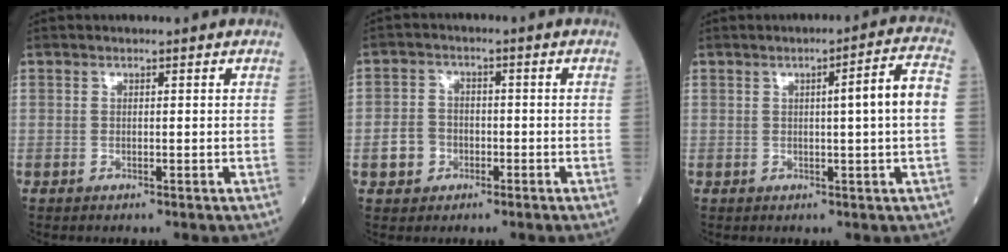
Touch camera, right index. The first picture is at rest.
{"total": 4.1, "force": [-1.6, 3.4, 1.5], "torque": [-0.031, 0.011, -0.028]}
{"total": 6.4, "force": [0.4, -0.6, 6.4], "torque": [-0.091, 0.010, 0.005]}